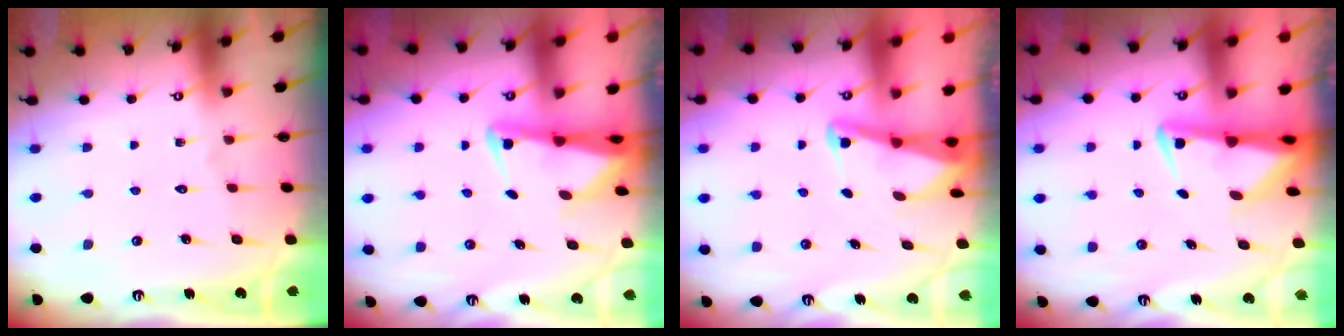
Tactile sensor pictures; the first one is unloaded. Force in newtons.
{"total": 3.2, "press": 3.2, "slide": 0.6}
{"total": 2.1, "press": 2.1, "slide": 0.3}
{"total": 4.0, "press": 4.0, "slide": 0.6}